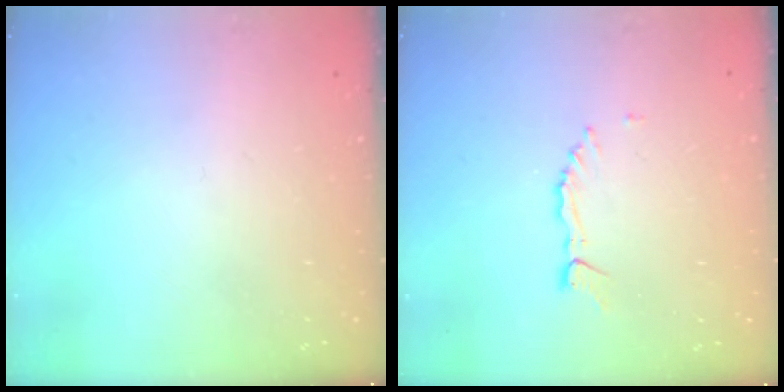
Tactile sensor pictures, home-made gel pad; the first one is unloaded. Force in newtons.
{"total": 1.7, "press": 1.7, "slide": 0.2}